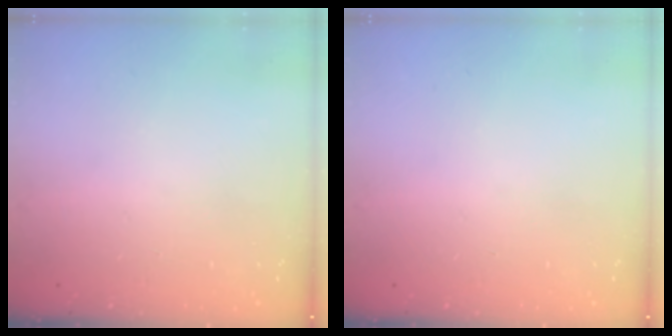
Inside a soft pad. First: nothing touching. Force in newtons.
{"total": 0.0}